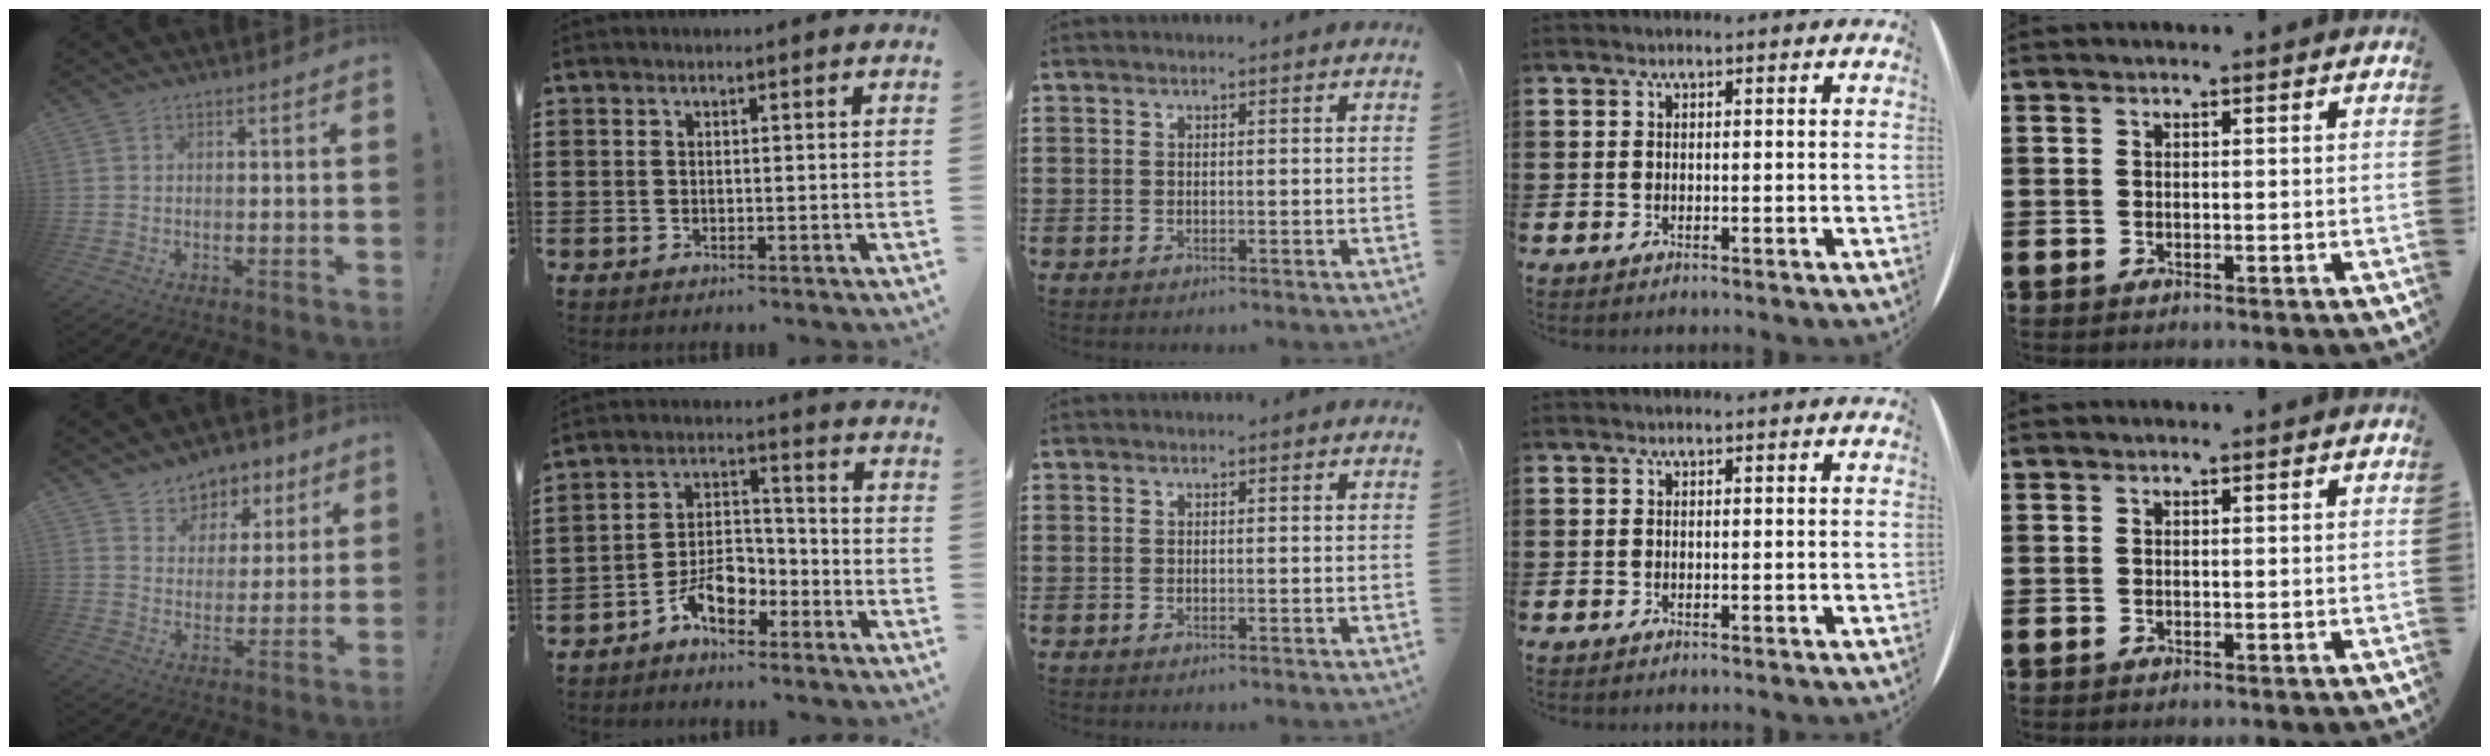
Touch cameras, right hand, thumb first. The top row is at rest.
{"thumb": {"total": 7.0, "force": [4.6, 5.3, 0.5], "torque": [-0.011, -0.038, 0.091]}, "index": {"total": 6.7, "force": [-4.5, 3.6, 3.5], "torque": [-0.067, 0.019, -0.084]}}